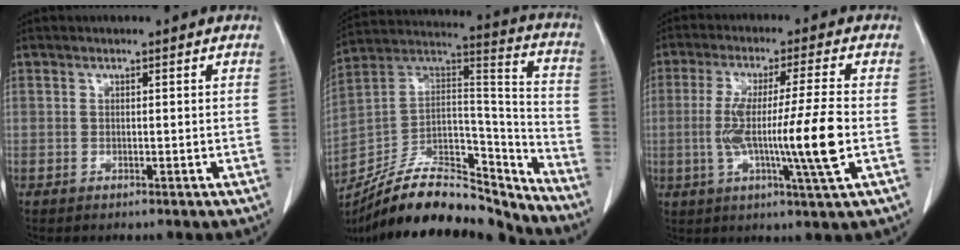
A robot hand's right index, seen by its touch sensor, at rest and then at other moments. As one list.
[{"total": 23.7, "force": [-21.1, 6.2, 9.0], "torque": [-0.149, 0.040, -0.344]}, {"total": 12.8, "force": [-1.8, -1.0, 12.6], "torque": [-0.233, -0.010, -0.034]}]